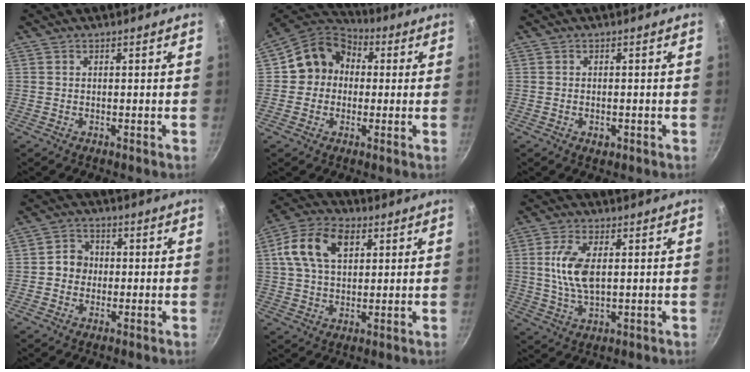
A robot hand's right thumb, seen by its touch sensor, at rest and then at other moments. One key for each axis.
{"total": 10.9, "fx": 0.6, "fy": 9.7, "fz": 4.8, "tx": -0.040, "ty": 0.027, "tz": -0.012}
{"total": 1.7, "fx": -0.6, "fy": 1.1, "fz": 1.1, "tx": -0.019, "ty": 0.000, "tz": -0.008}
{"total": 4.6, "fx": -0.3, "fy": 4.2, "fz": 1.8, "tx": 0.000, "ty": 0.012, "tz": -0.014}
{"total": 12.3, "fx": 4.0, "fy": 7.8, "fz": 8.6, "tx": -0.148, "ty": 0.009, "tz": 0.060}
{"total": 8.6, "fx": 1.2, "fy": 4.2, "fz": 7.4, "tx": -0.146, "ty": 0.000, "tz": 0.024}